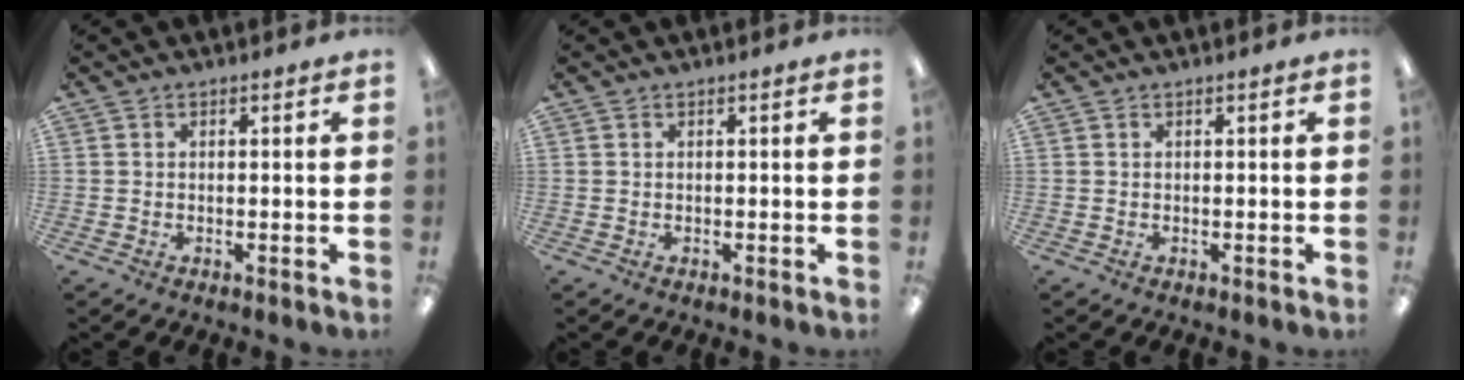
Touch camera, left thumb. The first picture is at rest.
{"total": 0.0}
{"total": 0.0}